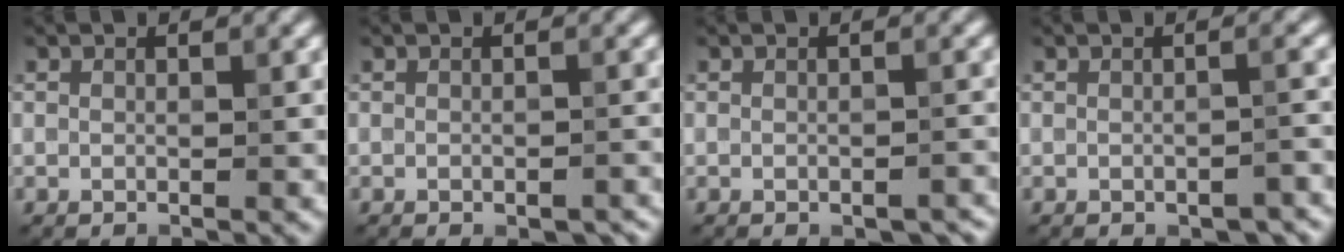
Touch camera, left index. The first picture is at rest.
{"total": 1.5, "force": [-1.2, 0.3, 0.8], "torque": [-0.015, -0.002, -0.013]}
{"total": 1.4, "force": [-1.1, 0.3, 0.8], "torque": [-0.014, -0.003, -0.013]}
{"total": 2.3, "force": [-1.2, 0.7, 1.9], "torque": [-0.026, 0.000, -0.019]}